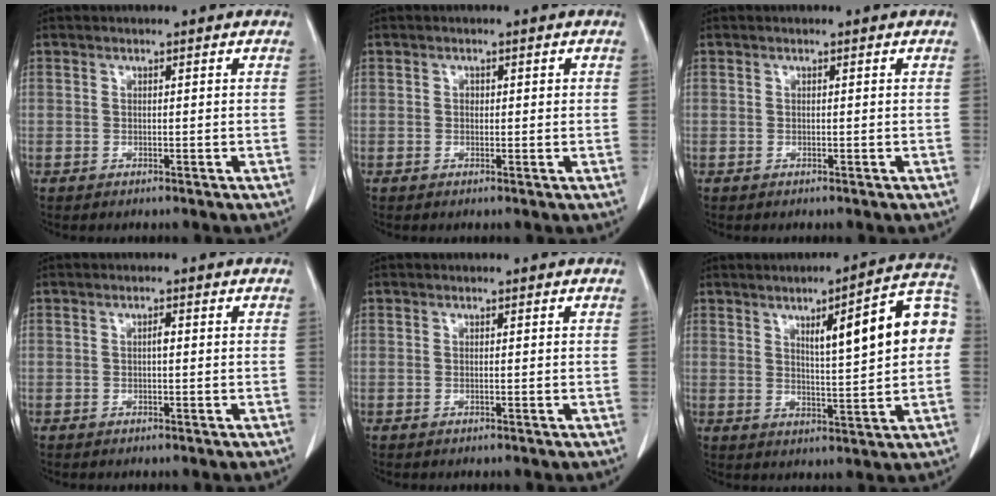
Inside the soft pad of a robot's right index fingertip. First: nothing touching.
{"total": 1.0, "force": [0.2, 0.8, 0.6], "torque": [-0.008, 0.004, 0.001]}
{"total": 0.0}
{"total": 0.9, "force": [0.0, 0.2, 0.8], "torque": [-0.014, 0.002, 0.000]}
{"total": 0.0}
{"total": 13.4, "force": [2.8, 1.8, 13.0], "torque": [-0.174, 0.030, 0.037]}